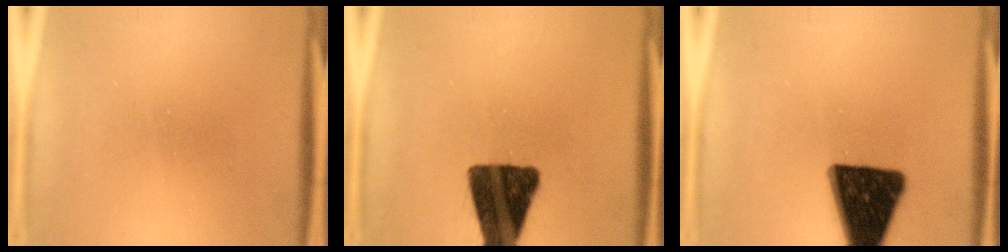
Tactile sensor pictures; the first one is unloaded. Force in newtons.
{"total": 15.6}
{"total": 16.7}